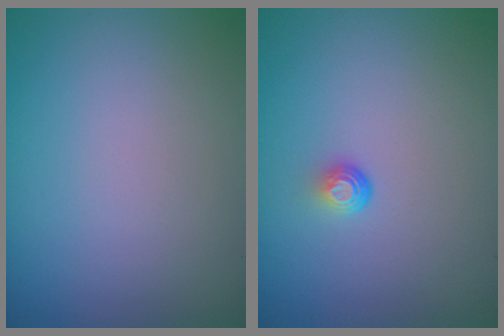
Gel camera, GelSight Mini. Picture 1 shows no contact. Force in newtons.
{"total": 1.0, "press": 0.6, "slide": 0.8}